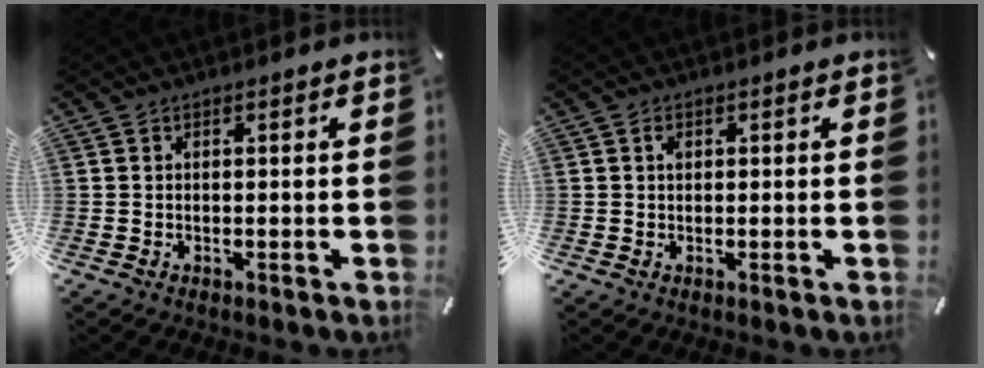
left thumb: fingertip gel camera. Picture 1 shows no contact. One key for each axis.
{"total": 1.1, "fx": 0.3, "fy": 0.8, "fz": 0.7, "tx": -0.015, "ty": 0.004, "tz": 0.004}